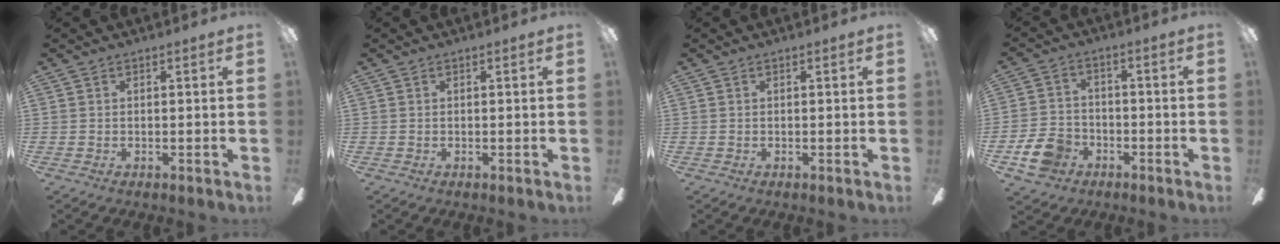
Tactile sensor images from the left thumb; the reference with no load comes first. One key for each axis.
{"total": 0.0}
{"total": 0.0}
{"total": 8.8, "fx": -4.3, "fy": 6.5, "fz": 4.0, "tx": -0.098, "ty": 0.030, "tz": -0.079}